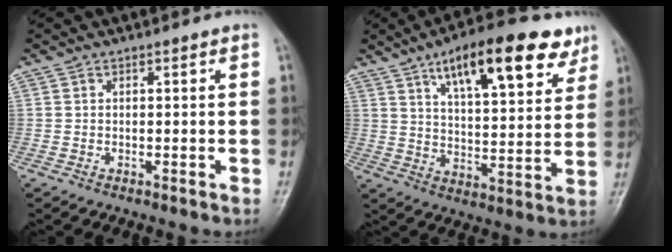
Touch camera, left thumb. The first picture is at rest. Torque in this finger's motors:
{"motor_torque": [0.85, 0.86, 1.48, -1.29, 0.20]}